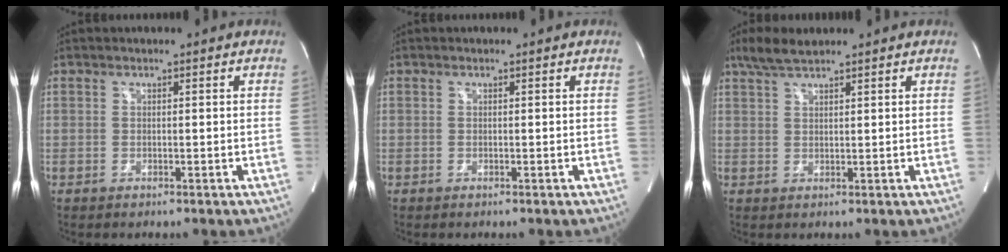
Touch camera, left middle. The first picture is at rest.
{"total": 0.0}
{"total": 4.2, "force": [3.4, 0.7, 2.3], "torque": [-0.056, 0.016, 0.070]}